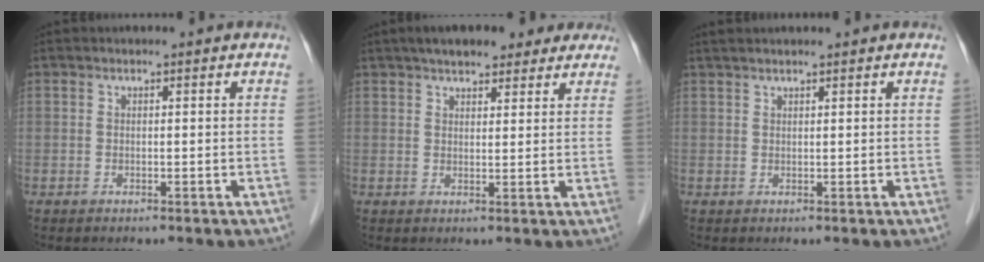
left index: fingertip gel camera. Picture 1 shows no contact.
{"total": 9.2, "force": [7.3, 3.3, 4.6], "torque": [-0.053, 0.028, 0.099]}
{"total": 2.7, "force": [2.3, -0.1, 1.3], "torque": [-0.018, 0.024, 0.043]}